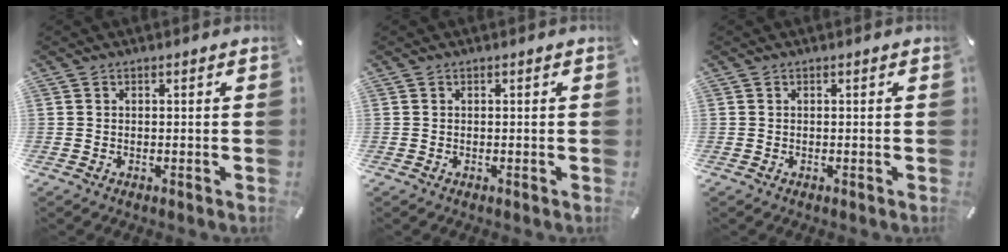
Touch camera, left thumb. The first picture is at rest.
{"total": 0.0}
{"total": 0.0}